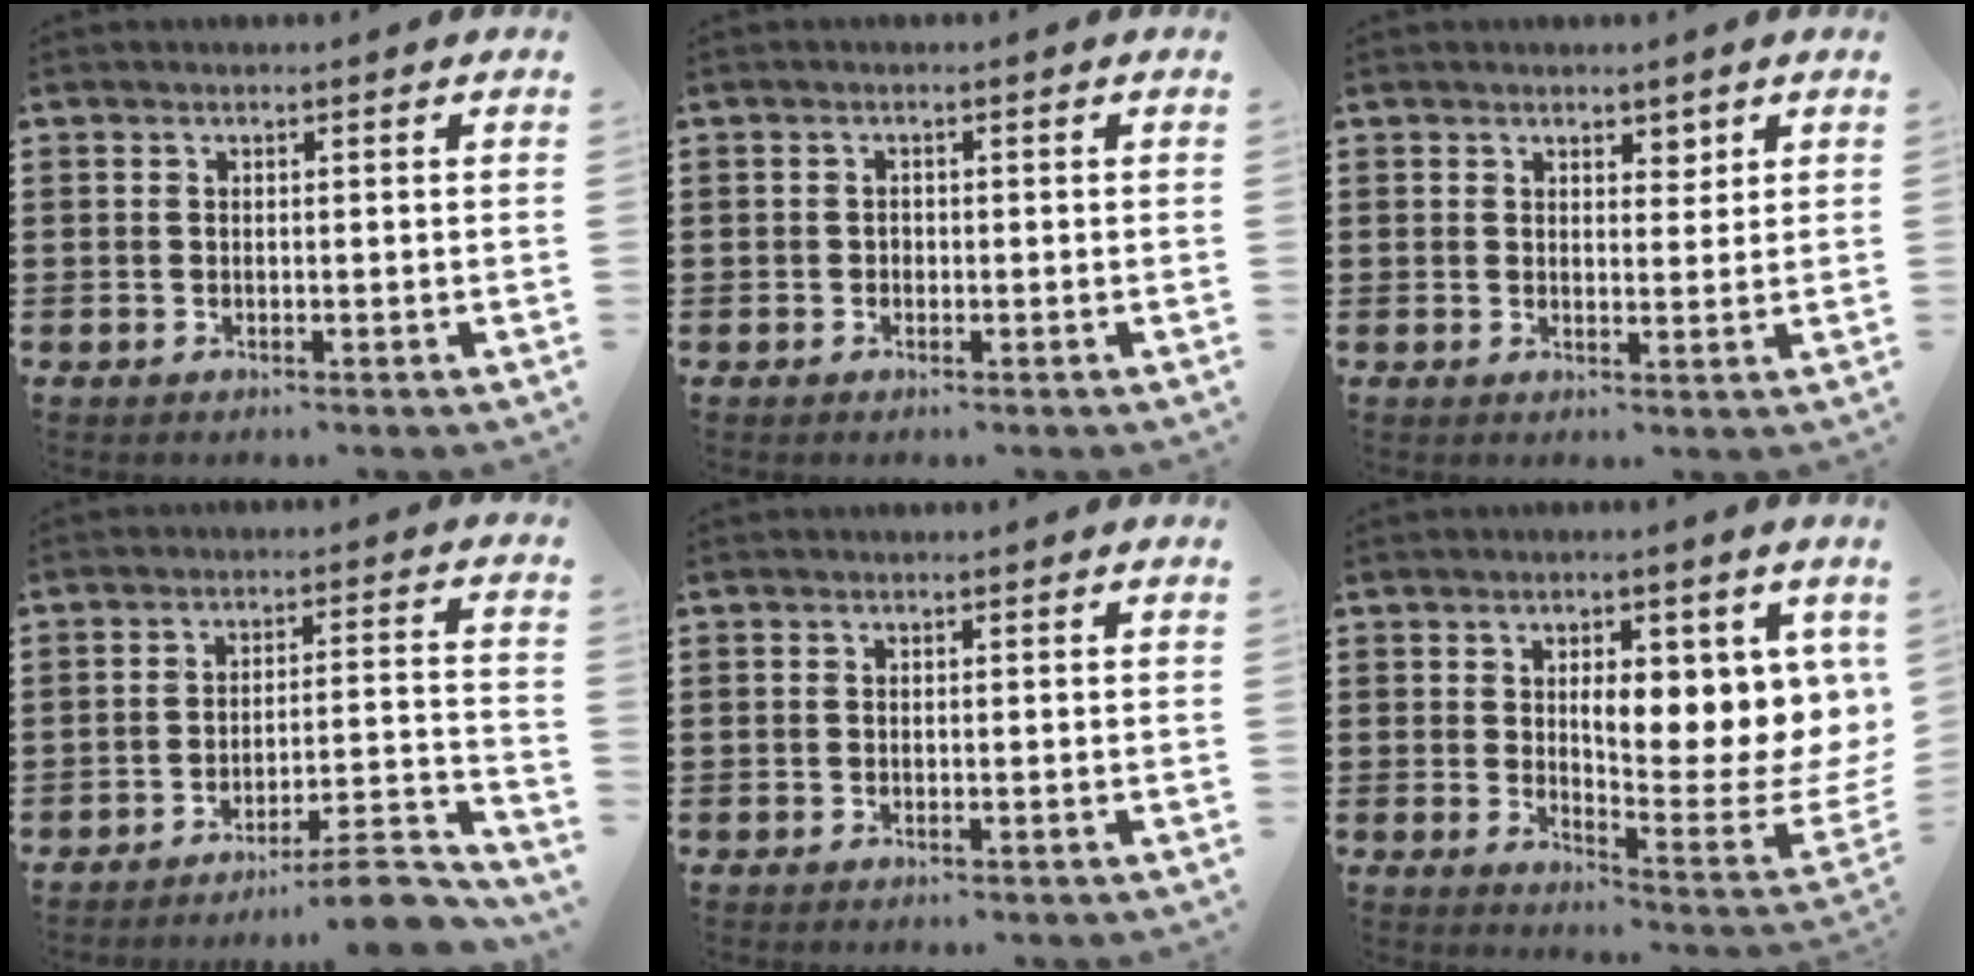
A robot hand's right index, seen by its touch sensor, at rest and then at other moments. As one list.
[{"total": 0.8, "force": [-0.4, 0.6, 0.3], "torque": [-0.009, 0.001, -0.009]}, {"total": 2.6, "force": [2.0, 1.5, 0.8], "torque": [-0.006, 0.003, 0.032]}, {"total": 8.4, "force": [-7.5, 0.3, 3.9], "torque": [-0.053, 0.006, -0.140]}, {"total": 0.0}, {"total": 8.4, "force": [3.2, 3.4, 7.0], "torque": [-0.093, -0.039, 0.044]}]